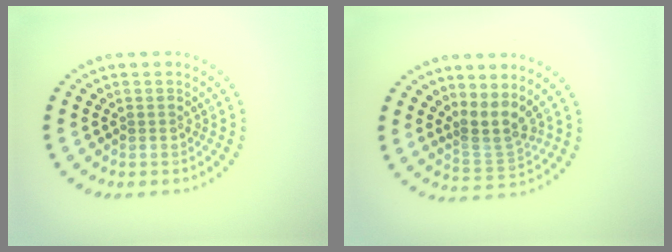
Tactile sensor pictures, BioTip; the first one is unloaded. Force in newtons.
{"total": 2.9, "press": 2.2, "slide": 1.9}